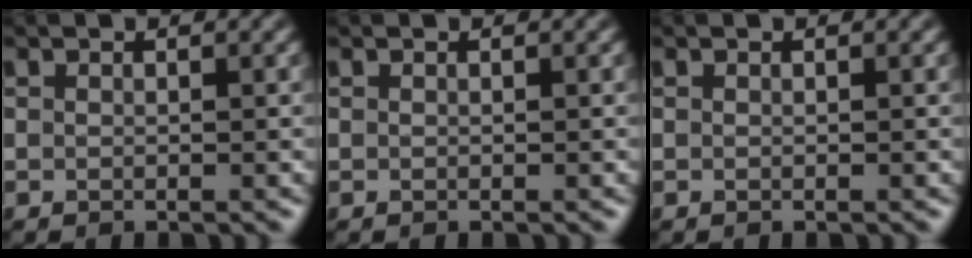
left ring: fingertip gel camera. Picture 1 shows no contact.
{"total": 0.0}
{"total": 0.0}